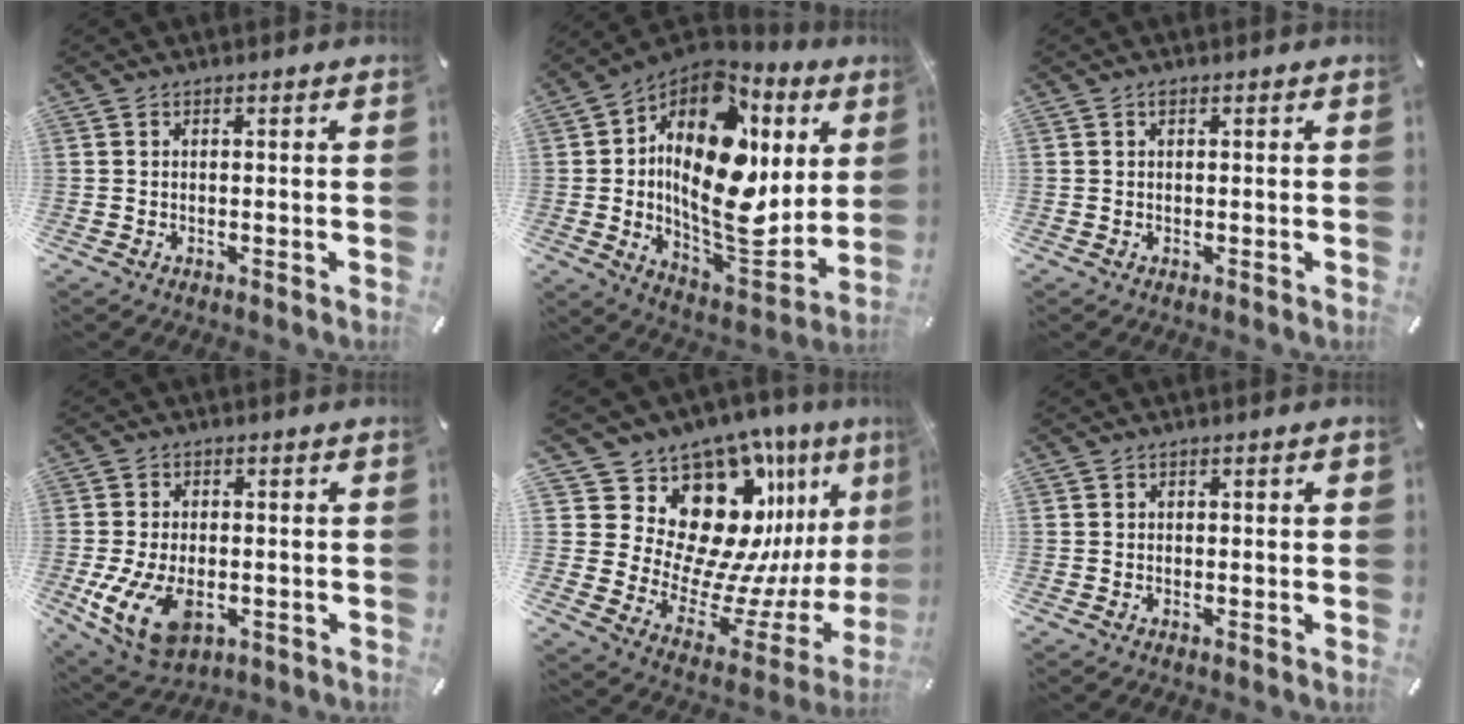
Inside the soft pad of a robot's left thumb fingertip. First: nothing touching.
{"total": 25.6, "force": [4.5, 14.6, 20.5], "torque": [-0.365, -0.065, 0.071]}
{"total": 0.6, "force": [0.3, 0.3, 0.4], "torque": [-0.009, 0.001, 0.005]}
{"total": 11.6, "force": [-3.0, 7.4, 8.5], "torque": [-0.182, -0.003, -0.050]}
{"total": 19.4, "force": [13.2, 10.5, 9.4], "torque": [-0.128, -0.158, 0.247]}
{"total": 0.8, "force": [-0.1, 0.6, 0.5], "torque": [-0.008, 0.004, -0.003]}